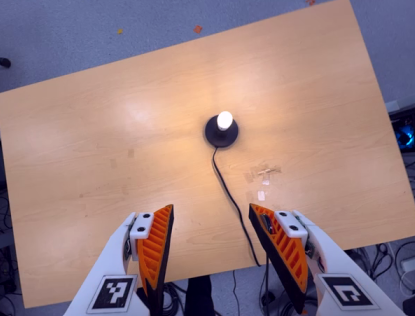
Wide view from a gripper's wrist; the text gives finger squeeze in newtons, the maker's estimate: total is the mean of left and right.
{"total": 0.0}